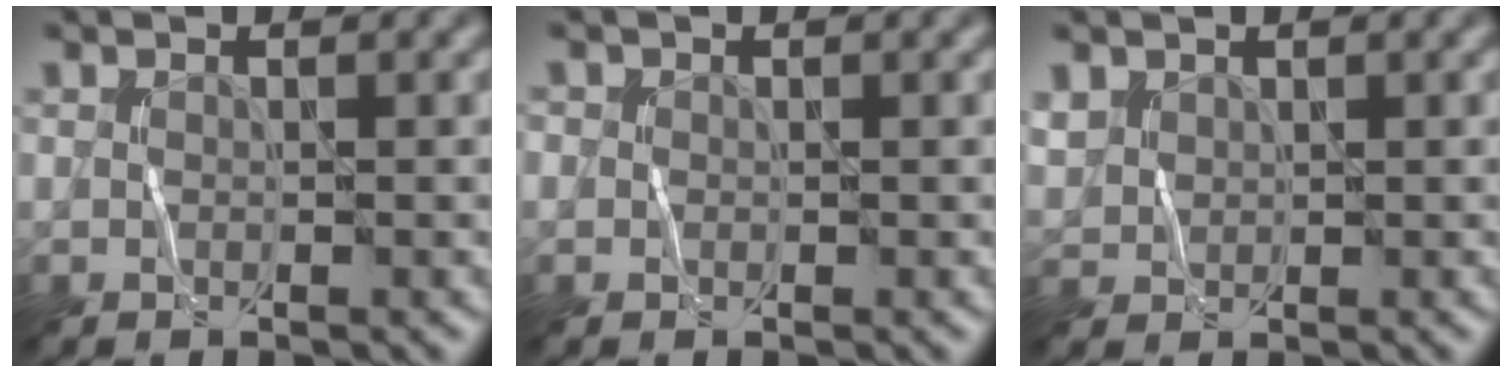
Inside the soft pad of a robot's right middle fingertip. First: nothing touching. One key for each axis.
{"total": 0.6, "fx": 0.0, "fy": 0.6, "fz": 0.0, "tx": 0.006, "ty": 0.000, "tz": -0.001}
{"total": 1.7, "fx": 1.0, "fy": 1.3, "fz": 0.4, "tx": -0.014, "ty": 0.003, "tz": 0.026}